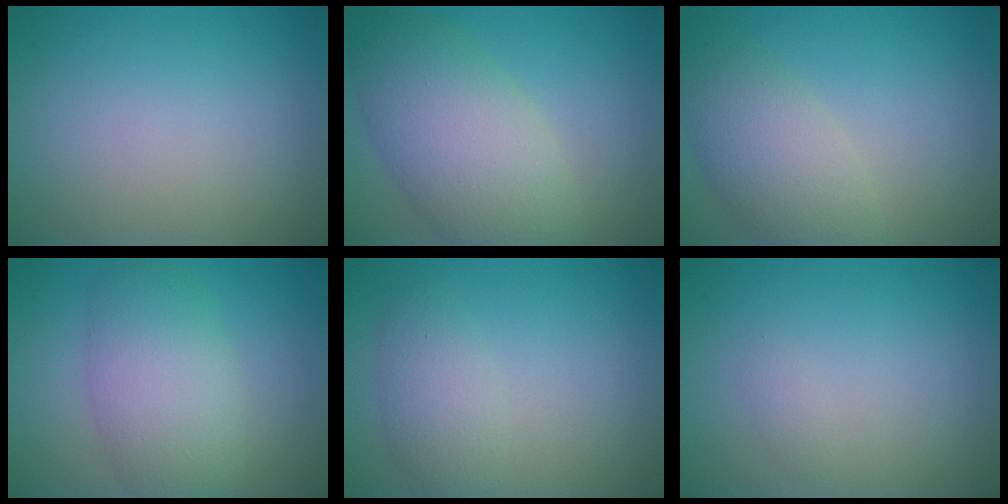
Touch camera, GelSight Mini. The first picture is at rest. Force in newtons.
{"total": 7.9, "press": 7.8, "slide": 0.2}
{"total": 4.9, "press": 4.9, "slide": 0.3}
{"total": 6.0, "press": 6.0, "slide": 0.3}
{"total": 2.6, "press": 2.6, "slide": 0.1}
{"total": 0.6, "press": 0.6, "slide": 0.0}